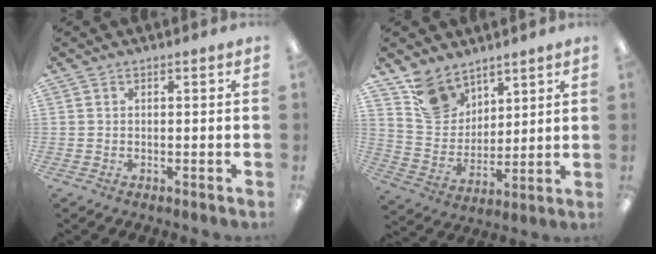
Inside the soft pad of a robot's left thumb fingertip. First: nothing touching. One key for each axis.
{"total": 11.9, "fx": 8.4, "fy": 7.8, "fz": 3.2, "tx": -0.074, "ty": -0.047, "tz": 0.167}